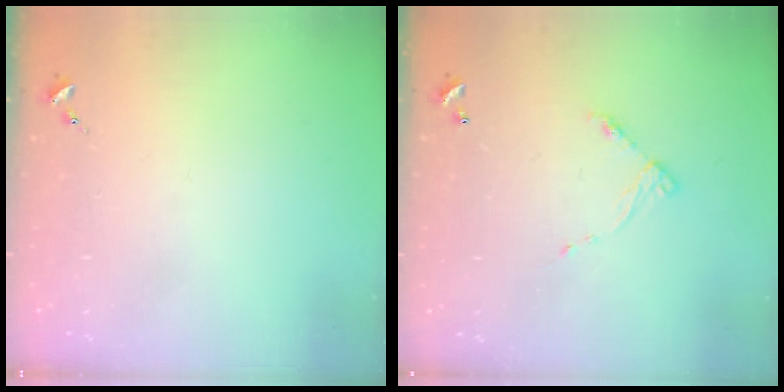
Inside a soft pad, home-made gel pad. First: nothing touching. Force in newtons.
{"total": 5.9, "press": 5.9, "slide": 0.4}